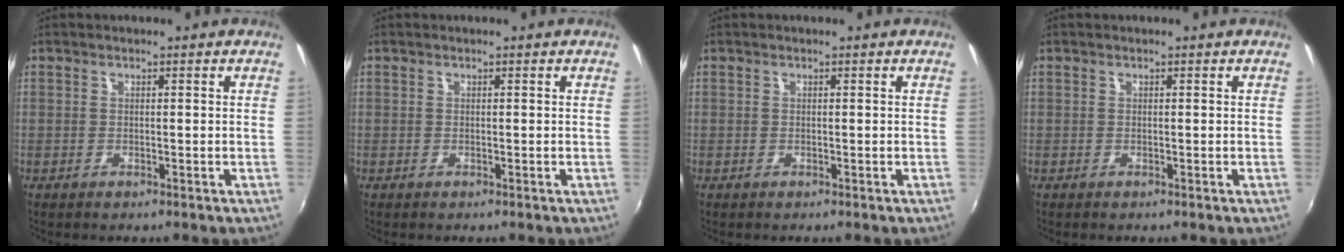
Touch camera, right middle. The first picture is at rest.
{"total": 0.0}
{"total": 0.0}
{"total": 0.0}